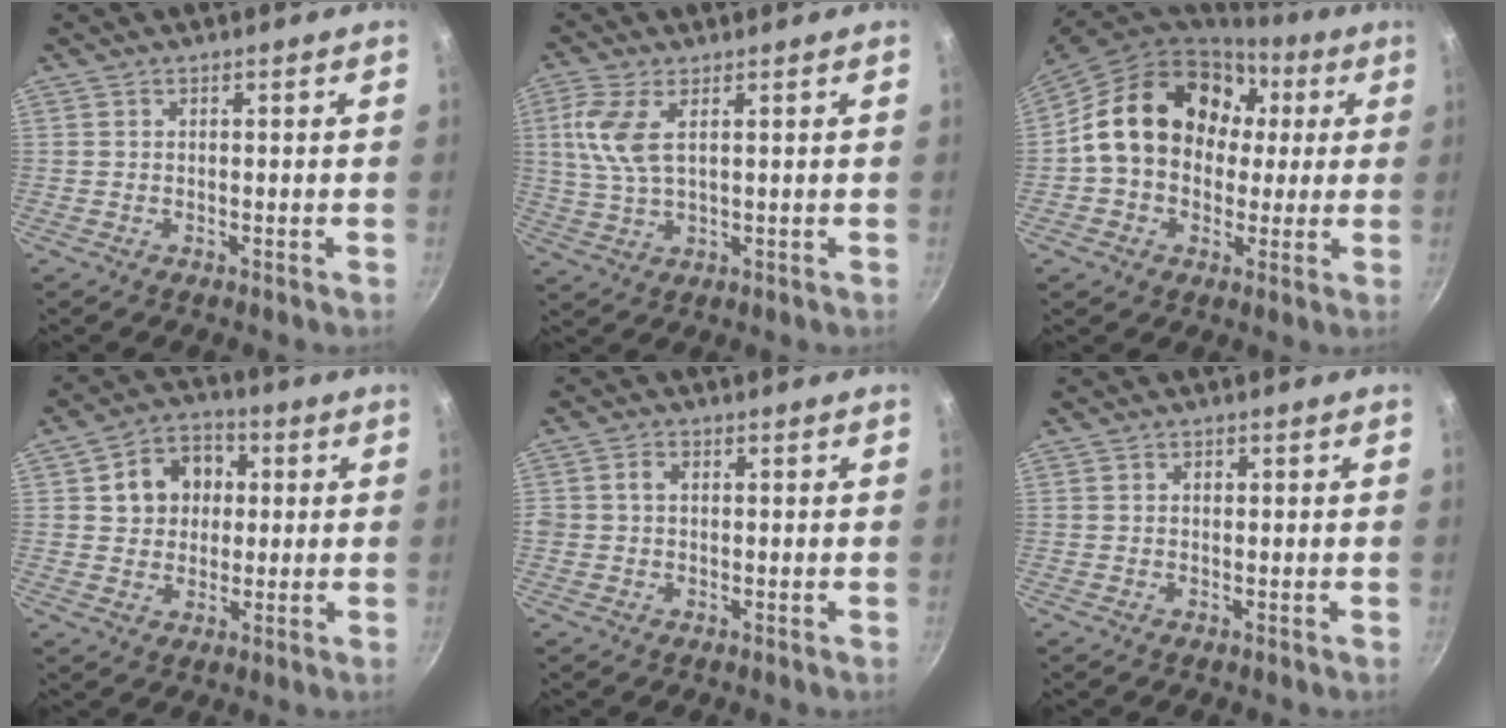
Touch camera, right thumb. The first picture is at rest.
{"total": 7.7, "force": [2.2, 3.5, 6.5], "torque": [-0.143, 0.002, 0.046]}
{"total": 20.1, "force": [3.4, 15.9, 11.9], "torque": [-0.171, 0.040, 0.049]}
{"total": 10.1, "force": [2.1, 8.5, 5.0], "torque": [-0.045, 0.011, 0.024]}
{"total": 2.4, "force": [0.2, 2.0, 1.3], "torque": [-0.014, 0.007, 0.001]}
{"total": 0.9, "force": [0.1, 0.8, 0.4], "torque": [-0.005, 0.004, 0.002]}